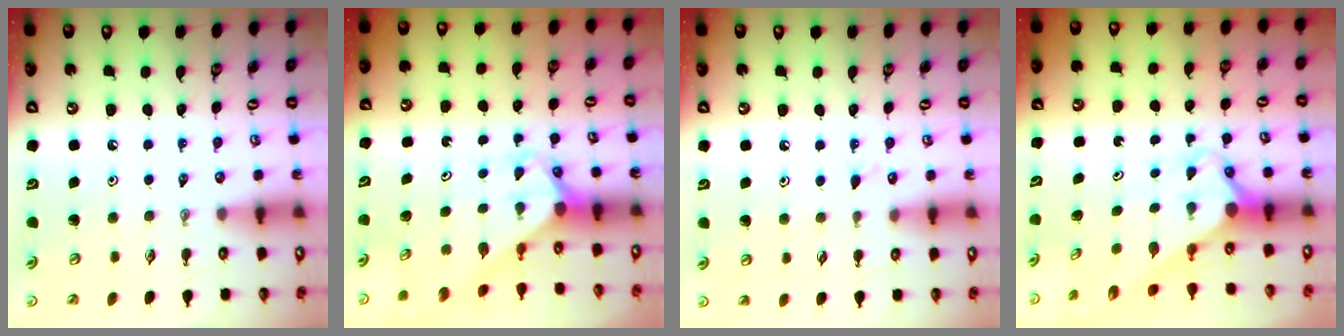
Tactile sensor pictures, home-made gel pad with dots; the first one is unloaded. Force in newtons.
{"total": 3.2, "press": 3.2, "slide": 0.2}
{"total": 7.3, "press": 7.3, "slide": 0.7}
{"total": 2.8, "press": 2.8, "slide": 0.2}